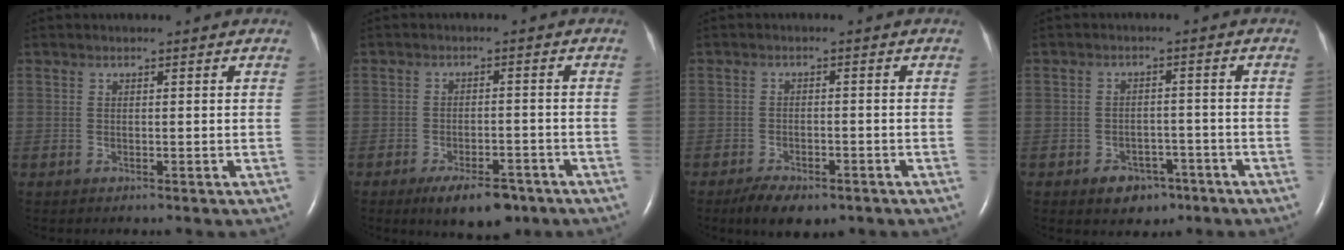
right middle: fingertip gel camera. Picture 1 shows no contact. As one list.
[{"total": 7.5, "force": [-5.2, 2.8, 4.6], "torque": [-0.072, -0.005, -0.078]}, {"total": 5.9, "force": [-4.3, 2.4, 3.3], "torque": [-0.053, -0.005, -0.064]}, {"total": 4.9, "force": [-2.9, 3.4, 1.9], "torque": [-0.027, 0.009, -0.032]}]